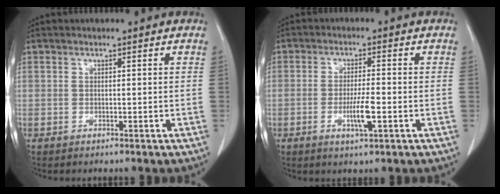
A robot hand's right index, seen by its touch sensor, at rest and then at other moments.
{"total": 4.6, "force": [-1.5, 0.4, 4.4], "torque": [-0.085, -0.007, -0.023]}